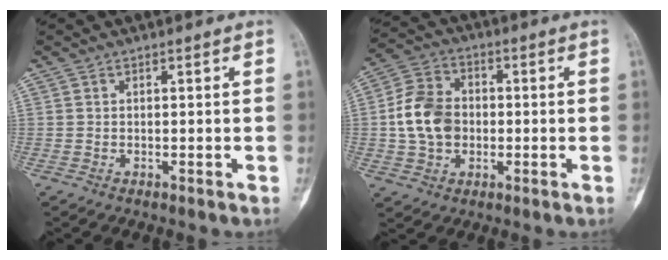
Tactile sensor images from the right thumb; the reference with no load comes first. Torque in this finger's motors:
{"motor_torque": [0.13, 1.69, 0.56, -0.47, 0.10]}